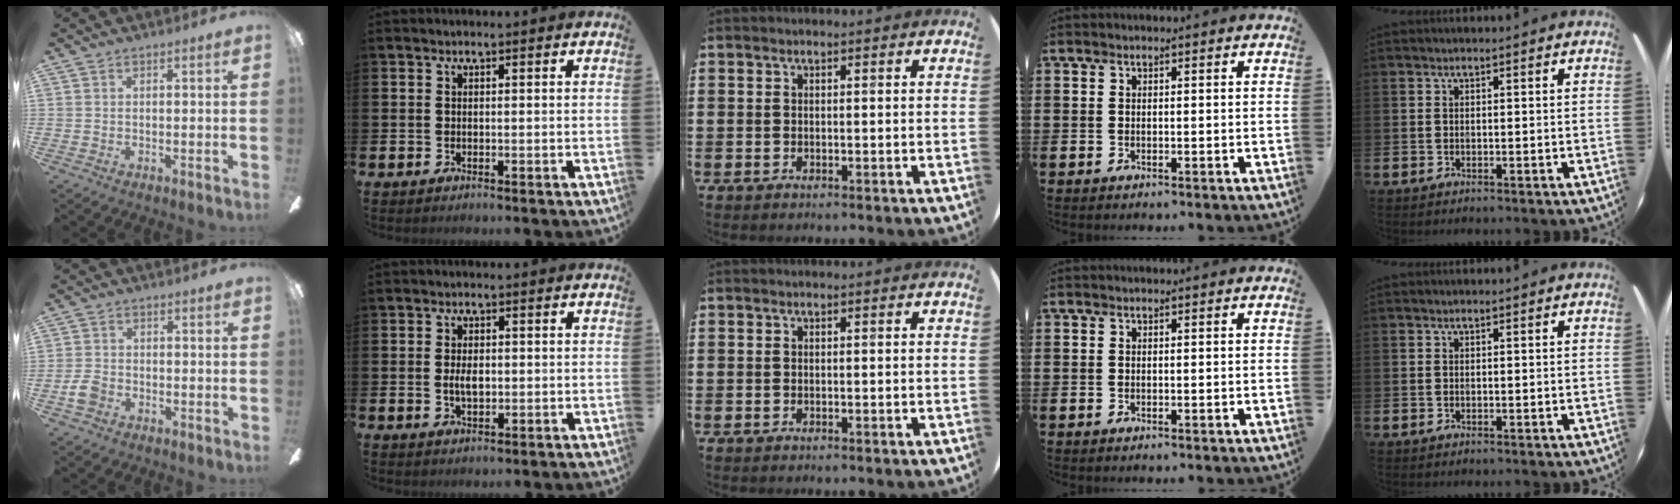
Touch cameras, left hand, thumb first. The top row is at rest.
{"thumb": {"total": 4.2, "force": [-1.9, 3.0, 2.3], "torque": [-0.047, 0.010, -0.037]}, "index": {"total": 2.8, "force": [0.0, 1.6, 2.3], "torque": [-0.030, -0.001, -0.006]}}